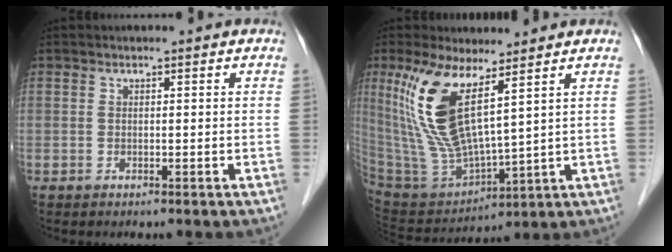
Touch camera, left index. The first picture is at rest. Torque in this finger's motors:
{"motor_torque": [1.57, -0.16, 0.53, 0.15]}